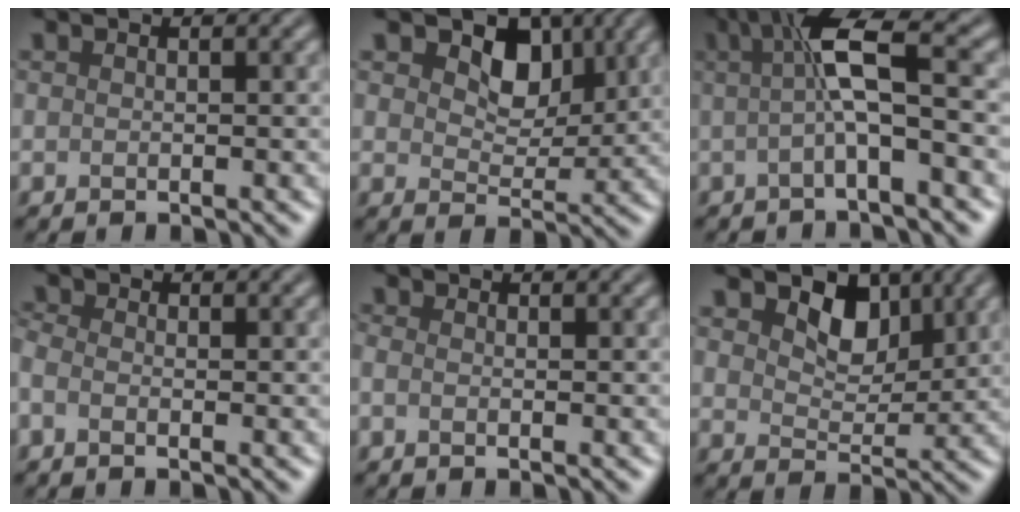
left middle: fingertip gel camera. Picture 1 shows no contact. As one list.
[{"total": 4.0, "force": [2.1, 2.7, 2.0], "torque": [-0.041, -0.003, 0.032]}, {"total": 5.5, "force": [0.7, 0.8, 5.4], "torque": [-0.099, 0.016, 0.010]}, {"total": 1.2, "force": [-0.4, 0.8, 0.7], "torque": [-0.011, 0.006, -0.025]}, {"total": 0.7, "force": [-0.3, 0.5, 0.4], "torque": [-0.001, 0.004, -0.015]}, {"total": 3.8, "force": [2.2, 2.4, 1.9], "torque": [-0.042, -0.001, 0.036]}]